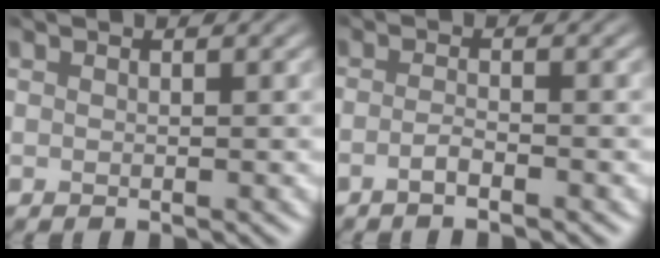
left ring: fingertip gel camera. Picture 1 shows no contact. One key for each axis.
{"total": 2.1, "fx": -1.6, "fy": 0.5, "fz": 1.3, "tx": -0.023, "ty": -0.008, "tz": -0.027}